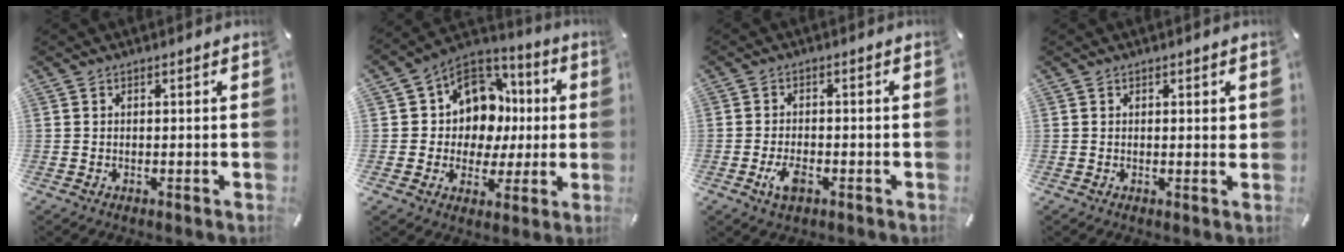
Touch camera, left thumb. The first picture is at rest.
{"total": 12.2, "force": [2.3, 11.0, 4.8], "torque": [-0.078, -0.016, 0.053]}
{"total": 4.4, "force": [-2.0, 2.3, 3.2], "torque": [-0.077, 0.001, -0.039]}
{"total": 1.1, "force": [0.3, 0.7, 0.8], "torque": [-0.006, 0.002, 0.003]}